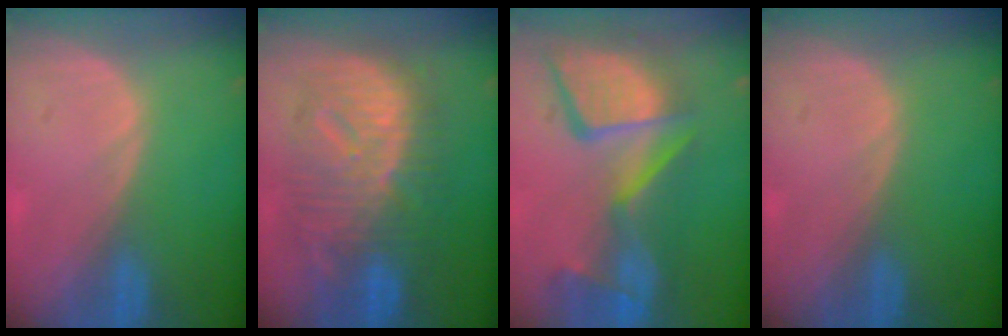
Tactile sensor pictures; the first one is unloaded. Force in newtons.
{"total": 12.5, "press": 12.4, "slide": 1.2}
{"total": 13.7, "press": 11.3, "slide": 7.8}
{"total": 0.0}